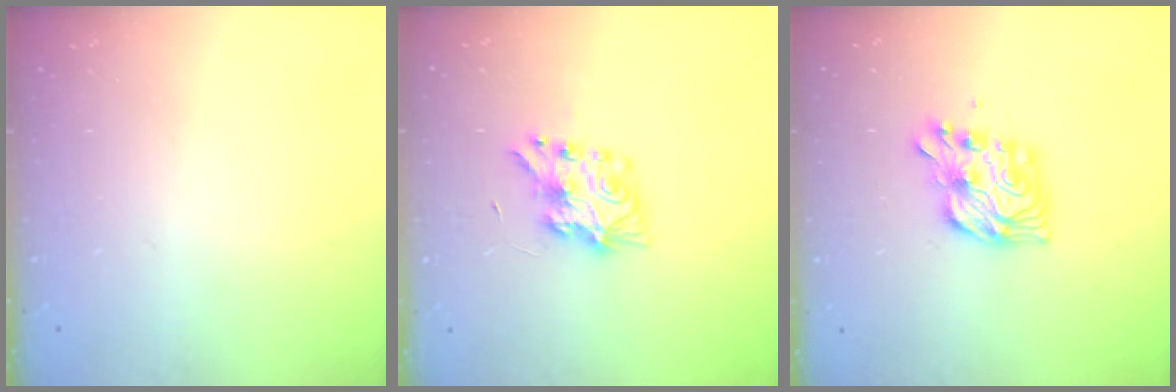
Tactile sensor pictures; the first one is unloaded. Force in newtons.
{"total": 7.9, "press": 7.9, "slide": 0.7}
{"total": 10.5, "press": 10.5, "slide": 1.0}